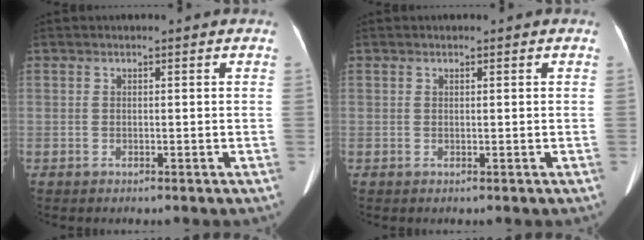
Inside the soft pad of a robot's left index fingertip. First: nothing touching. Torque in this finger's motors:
{"motor_torque": [-0.08, 0.11, 0.01, 0.01]}